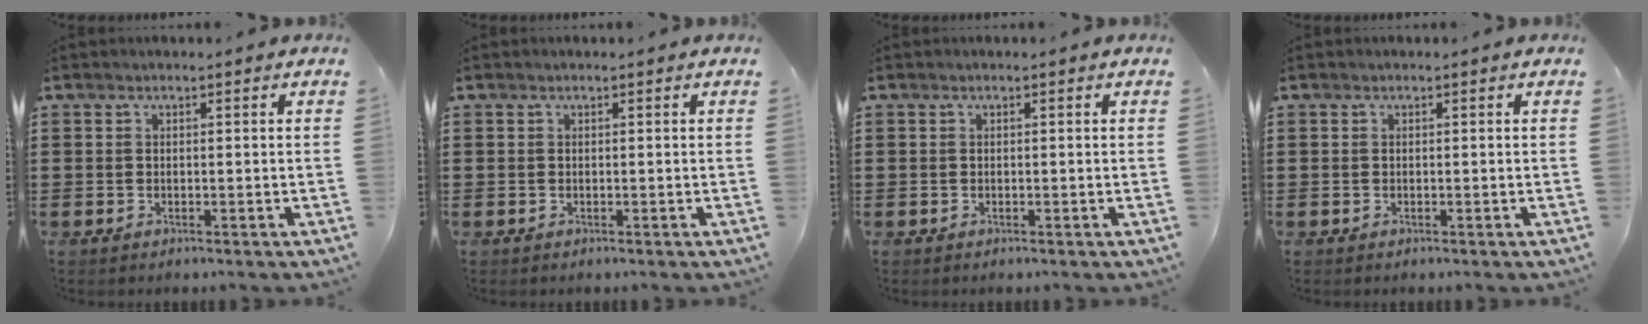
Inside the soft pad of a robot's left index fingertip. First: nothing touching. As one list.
[{"total": 0.0}, {"total": 0.0}, {"total": 0.0}]